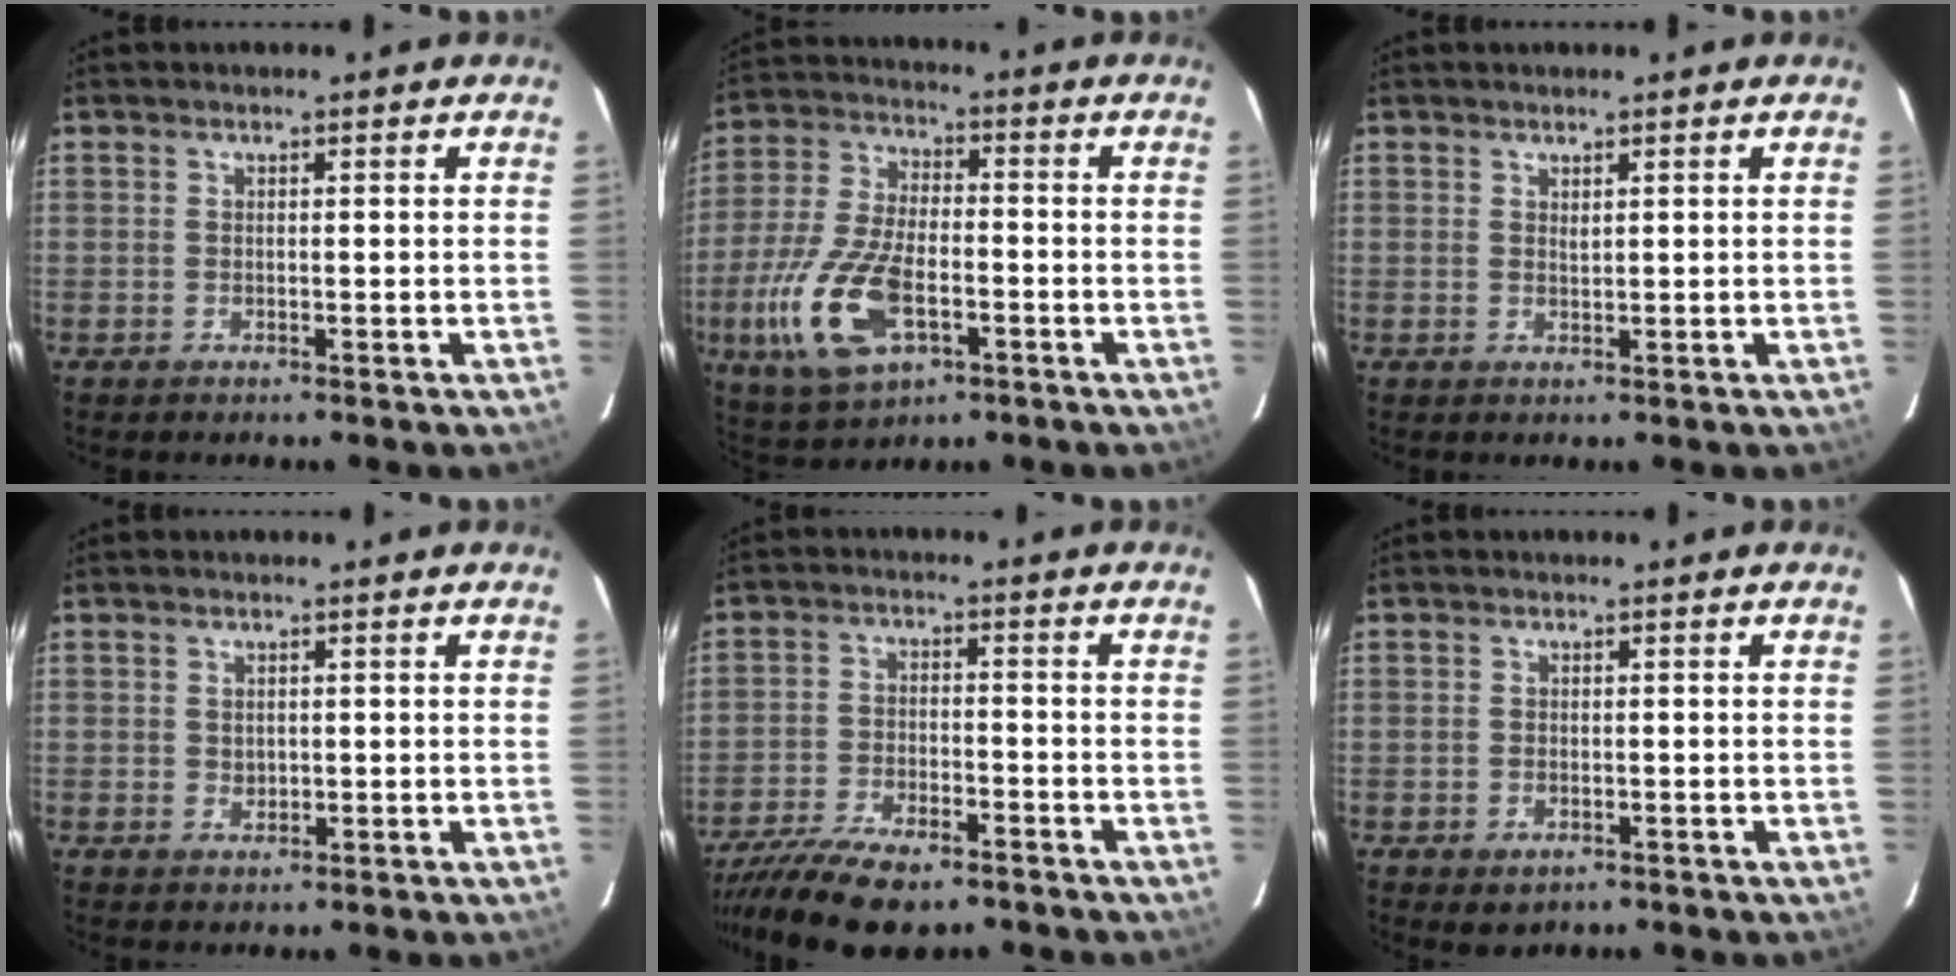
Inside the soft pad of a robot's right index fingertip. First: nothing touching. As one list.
[{"total": 16.3, "force": [-5.8, 8.0, 13.0], "torque": [-0.291, -0.014, -0.102]}, {"total": 0.8, "force": [0.6, 0.2, 0.4], "torque": [-0.008, 0.001, 0.011]}, {"total": 1.2, "force": [0.2, 1.1, 0.4], "torque": [-0.004, 0.003, 0.006]}, {"total": 14.5, "force": [-11.4, 4.8, 7.6], "torque": [-0.174, -0.032, -0.198]}, {"total": 2.6, "force": [-1.2, 1.9, 1.2], "torque": [-0.024, -0.005, -0.012]}]